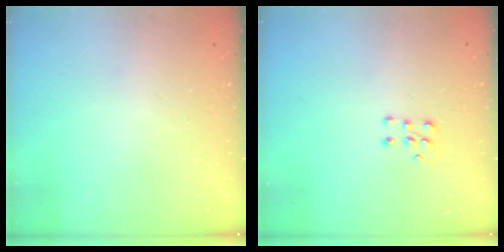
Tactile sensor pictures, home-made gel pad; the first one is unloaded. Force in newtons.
{"total": 5.0, "press": 5.0, "slide": 0.6}